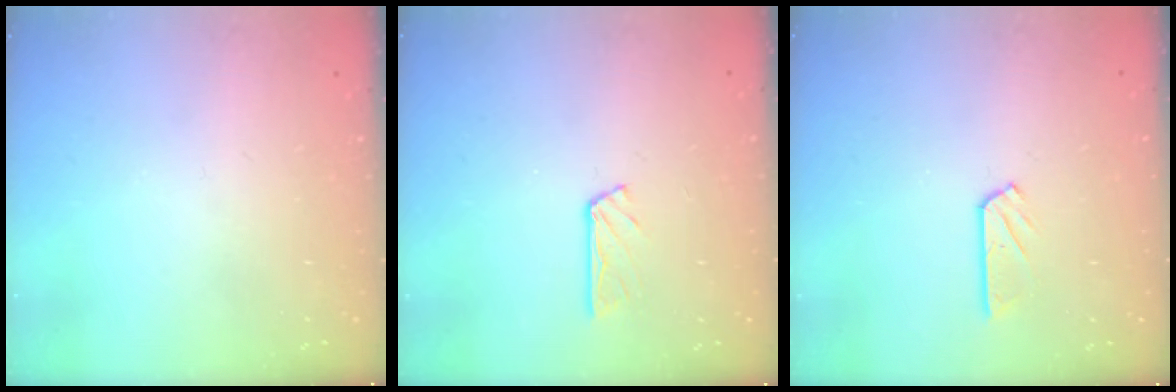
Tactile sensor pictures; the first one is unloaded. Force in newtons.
{"total": 3.2, "press": 3.2, "slide": 0.3}
{"total": 5.4, "press": 5.3, "slide": 0.5}